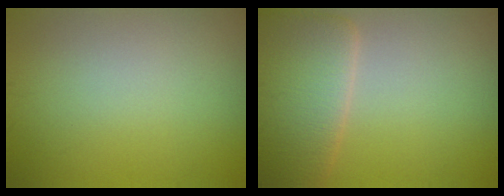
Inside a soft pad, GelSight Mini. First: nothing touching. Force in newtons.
{"total": 6.9, "press": 6.9, "slide": 0.2}